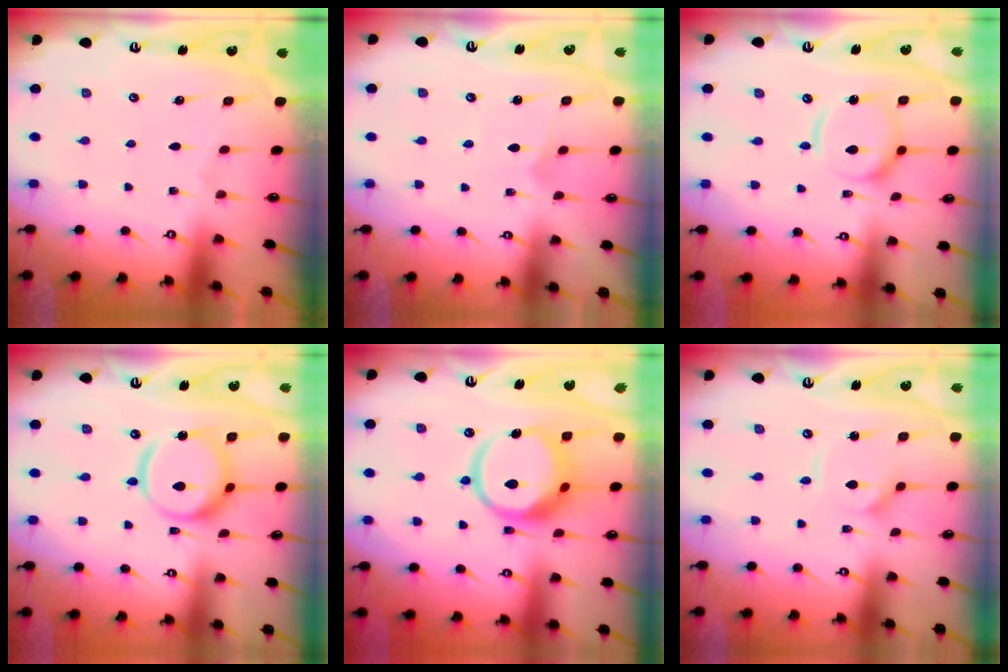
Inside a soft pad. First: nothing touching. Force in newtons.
{"total": 2.6, "press": 2.6, "slide": 0.2}
{"total": 11.6, "press": 11.6, "slide": 1.3}
{"total": 14.5, "press": 14.5, "slide": 1.5}
{"total": 13.8, "press": 13.7, "slide": 1.7}
{"total": 2.5, "press": 2.5, "slide": 0.4}